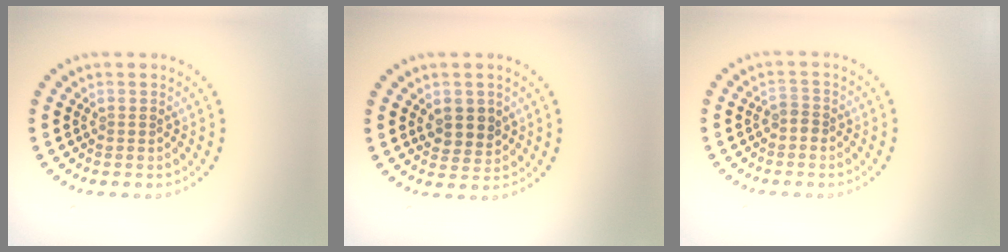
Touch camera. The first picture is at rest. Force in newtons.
{"total": 2.6, "press": 2.4, "slide": 1.0}
{"total": 1.0, "press": 0.8, "slide": 0.6}